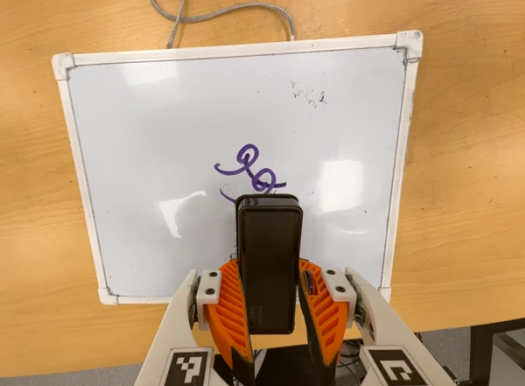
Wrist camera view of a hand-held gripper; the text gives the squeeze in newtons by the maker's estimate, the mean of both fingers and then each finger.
{"total": 8.0, "left": 5.6, "right": 10.5}